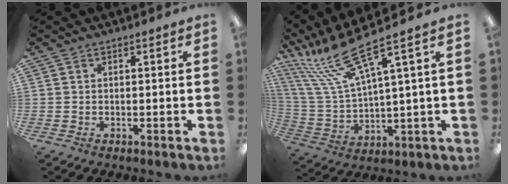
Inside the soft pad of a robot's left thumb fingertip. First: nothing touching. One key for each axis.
{"total": 18.1, "fx": 11.9, "fy": 3.9, "fz": 13.1, "tx": -0.286, "ty": -0.063, "tz": 0.201}